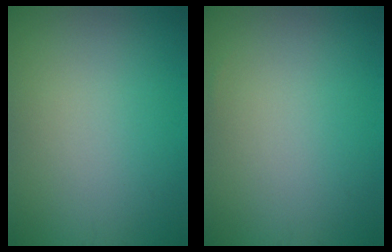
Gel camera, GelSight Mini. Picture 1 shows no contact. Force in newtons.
{"total": 0.0}